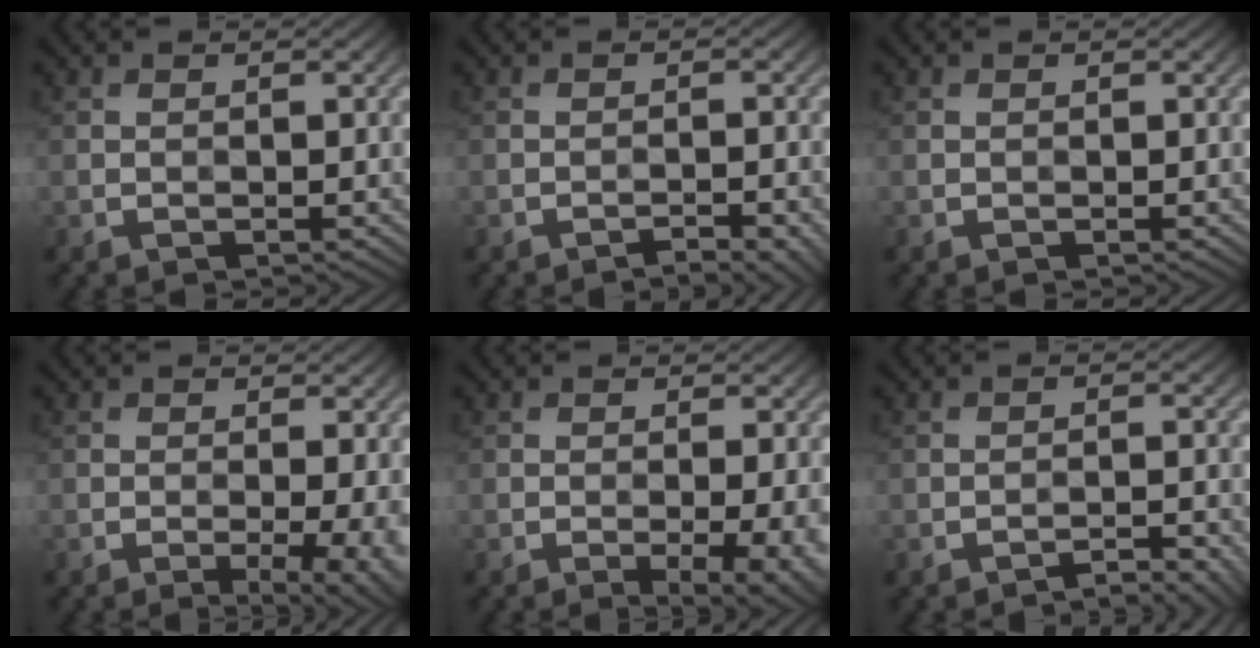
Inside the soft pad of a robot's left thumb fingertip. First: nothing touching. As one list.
[{"total": 3.6, "force": [-2.6, 0.5, 2.3], "torque": [-0.038, 0.012, -0.042]}, {"total": 0.0}, {"total": 5.2, "force": [-1.4, 1.4, 4.9], "torque": [-0.066, -0.007, -0.014]}, {"total": 4.5, "force": [-1.4, 1.0, 4.2], "torque": [-0.064, -0.005, -0.016]}, {"total": 3.5, "force": [-2.8, 0.4, 2.0], "torque": [-0.027, 0.015, -0.046]}]